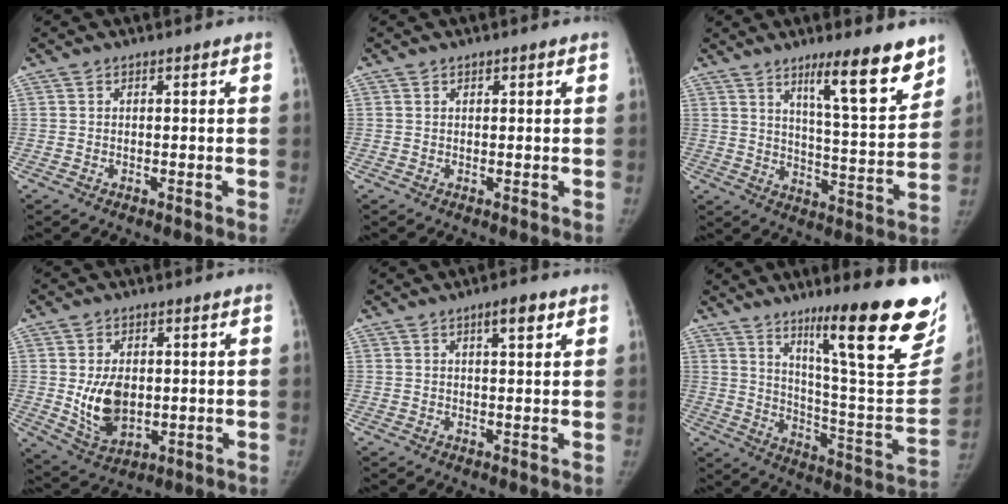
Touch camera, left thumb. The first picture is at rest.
{"total": 0.9, "force": [0.5, 0.6, 0.4], "torque": [0.004, -0.001, 0.006]}
{"total": 14.6, "force": [9.7, 2.4, 10.7], "torque": [-0.133, -0.070, 0.154]}
{"total": 9.7, "force": [0.2, 6.5, 7.2], "torque": [-0.102, -0.014, 0.019]}
{"total": 3.9, "force": [2.1, 1.1, 3.2], "torque": [-0.042, -0.008, 0.030]}
{"total": 27.7, "force": [17.1, 4.5, 21.3], "torque": [-0.275, -0.087, 0.261]}